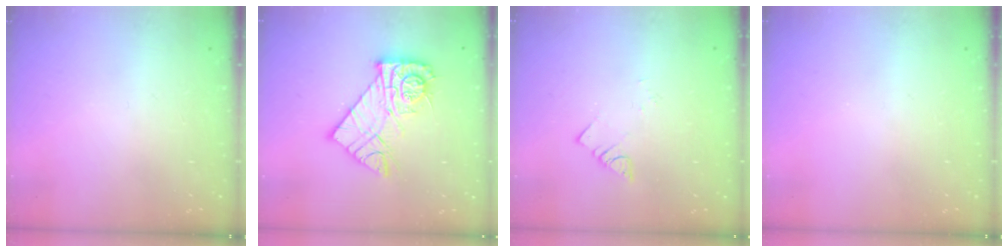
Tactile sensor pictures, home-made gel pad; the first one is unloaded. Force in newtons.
{"total": 14.6, "press": 14.6, "slide": 1.4}
{"total": 1.9, "press": 1.9, "slide": 0.1}
{"total": 0.0}